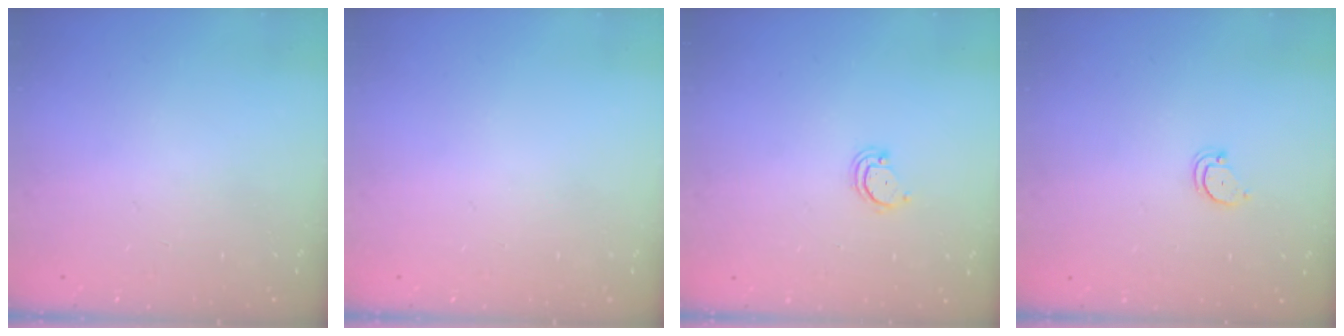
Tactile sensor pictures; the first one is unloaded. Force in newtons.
{"total": 0.0}
{"total": 2.9, "press": 2.9, "slide": 0.2}
{"total": 2.4, "press": 2.4, "slide": 0.2}